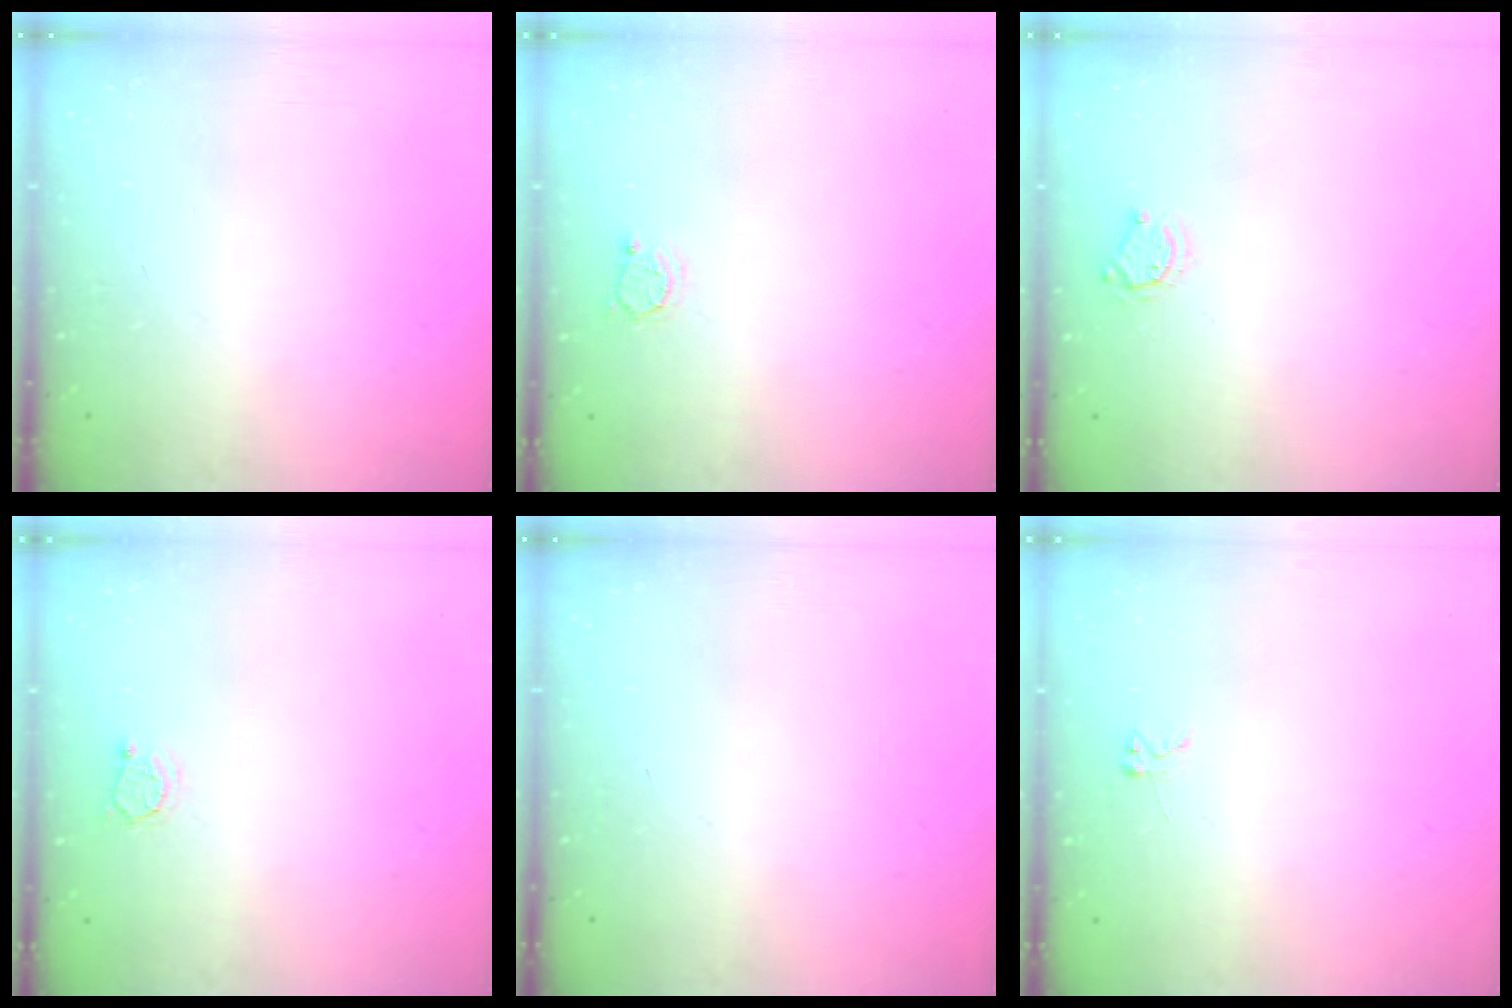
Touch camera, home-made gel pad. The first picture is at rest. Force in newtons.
{"total": 2.0, "press": 2.0, "slide": 0.4}
{"total": 4.1, "press": 4.1, "slide": 0.4}
{"total": 2.0, "press": 2.0, "slide": 0.4}
{"total": 0.0}
{"total": 2.6, "press": 2.6, "slide": 0.4}